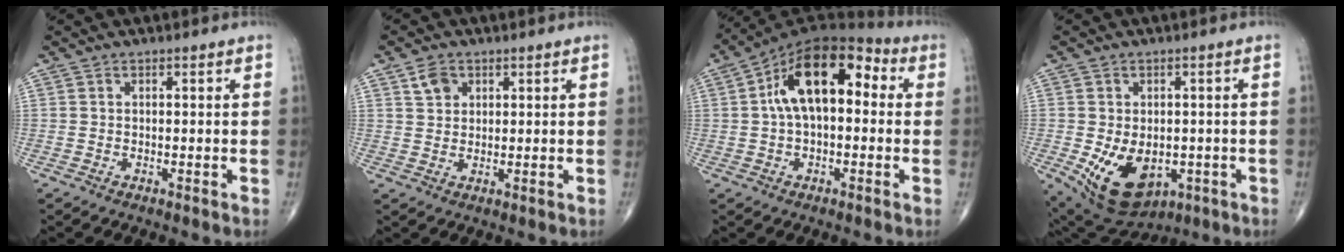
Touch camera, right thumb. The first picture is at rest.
{"total": 3.5, "force": [1.7, 2.7, 1.6], "torque": [-0.018, -0.005, 0.033]}
{"total": 16.0, "force": [2.3, 8.7, 13.3], "torque": [-0.203, 0.045, 0.026]}
{"total": 13.0, "force": [-3.5, 8.6, 9.1], "torque": [-0.136, -0.006, -0.031]}